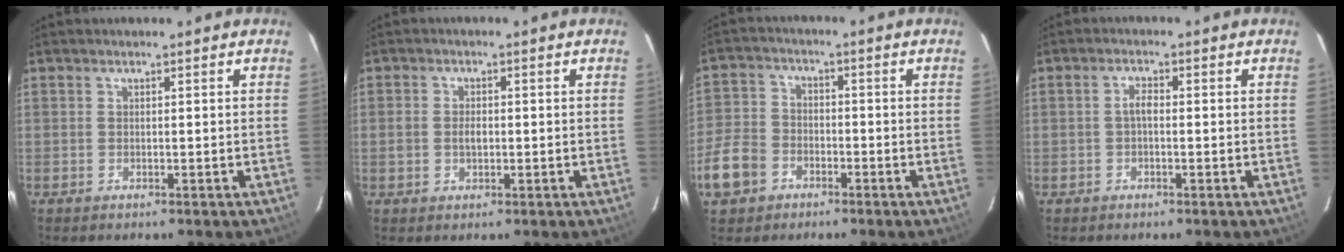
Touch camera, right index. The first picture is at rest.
{"total": 2.6, "force": [-0.3, 1.8, 1.9], "torque": [-0.034, 0.003, -0.006]}
{"total": 9.2, "force": [-4.6, 7.1, 3.7], "torque": [-0.097, 0.016, -0.090]}
{"total": 1.7, "force": [-0.3, 0.8, 1.5], "torque": [-0.031, 0.009, -0.008]}